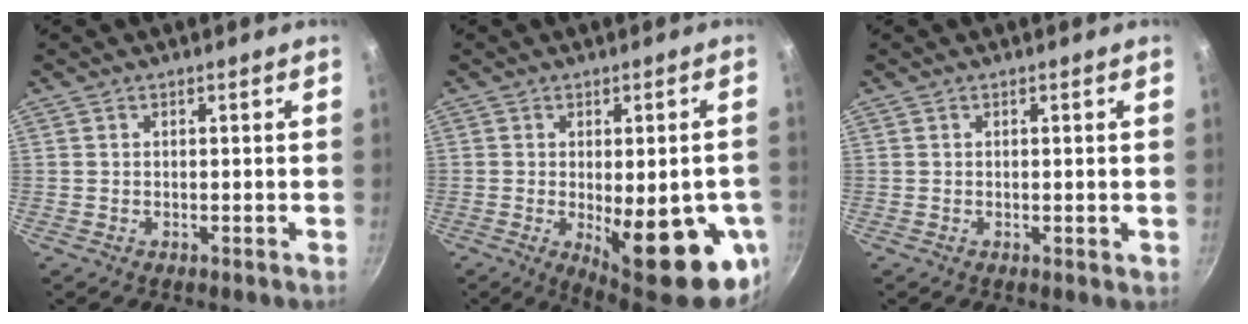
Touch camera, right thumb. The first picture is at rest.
{"total": 19.5, "force": [-5.1, 6.7, 17.6], "torque": [-0.197, -0.017, -0.049]}
{"total": 0.6, "force": [0.0, 0.2, 0.6], "torque": [-0.007, -0.002, 0.000]}